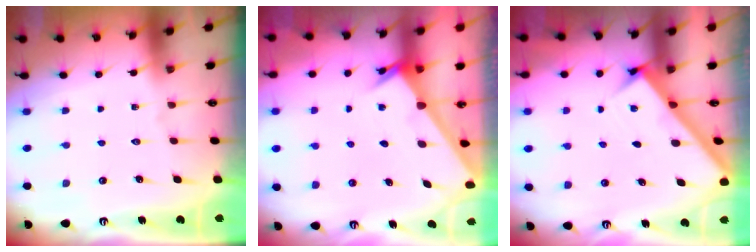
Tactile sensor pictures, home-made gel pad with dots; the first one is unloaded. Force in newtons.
{"total": 2.4, "press": 2.4, "slide": 0.2}
{"total": 2.7, "press": 2.7, "slide": 0.3}